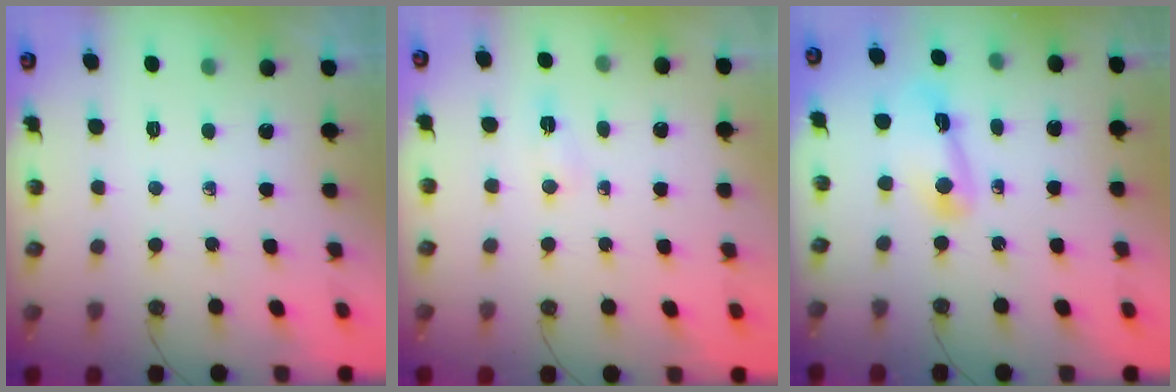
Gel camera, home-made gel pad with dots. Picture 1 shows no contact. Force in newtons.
{"total": 2.9, "press": 2.9, "slide": 0.4}
{"total": 10.0, "press": 6.9, "slide": 7.3}